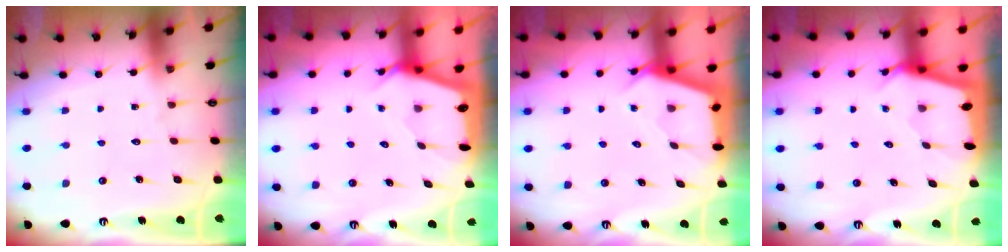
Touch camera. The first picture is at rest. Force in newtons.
{"total": 2.5, "press": 2.5, "slide": 0.3}
{"total": 2.9, "press": 2.9, "slide": 0.4}
{"total": 2.1, "press": 2.1, "slide": 0.2}